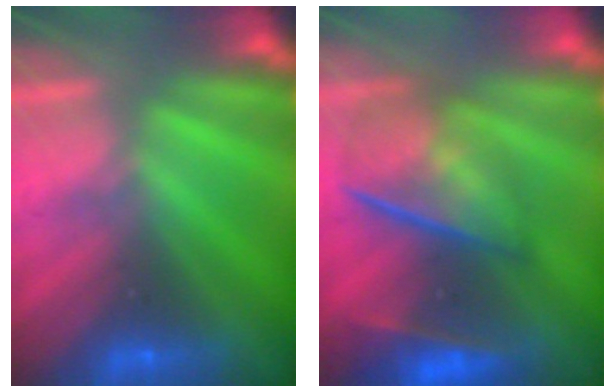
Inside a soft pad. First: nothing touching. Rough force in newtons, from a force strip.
{"total": 6.9}